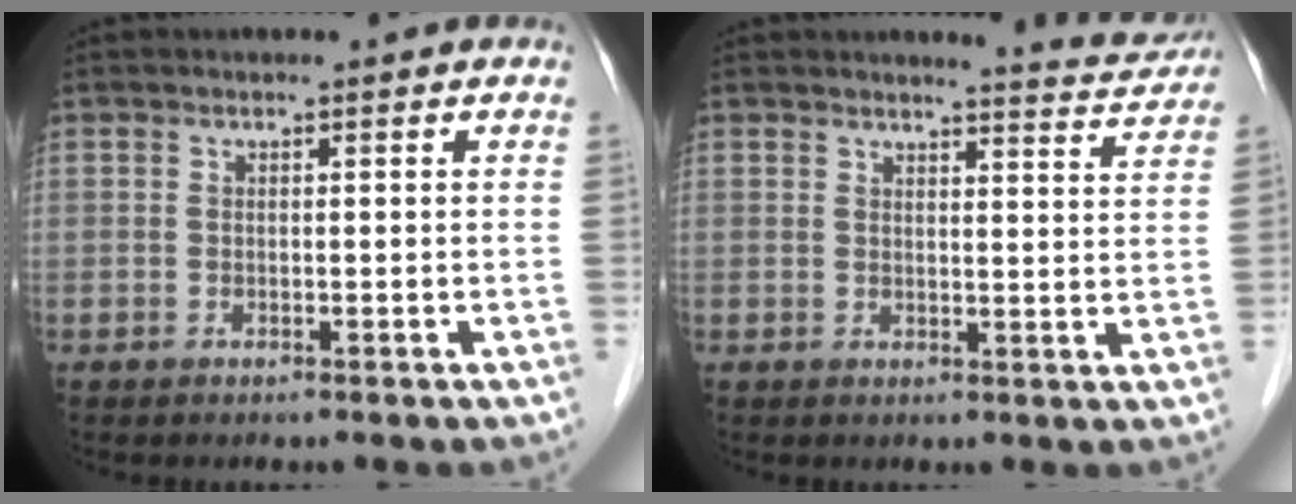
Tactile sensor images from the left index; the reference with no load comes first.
{"total": 5.7, "force": [5.7, 0.1, 0.4], "torque": [-0.014, -0.024, 0.056]}